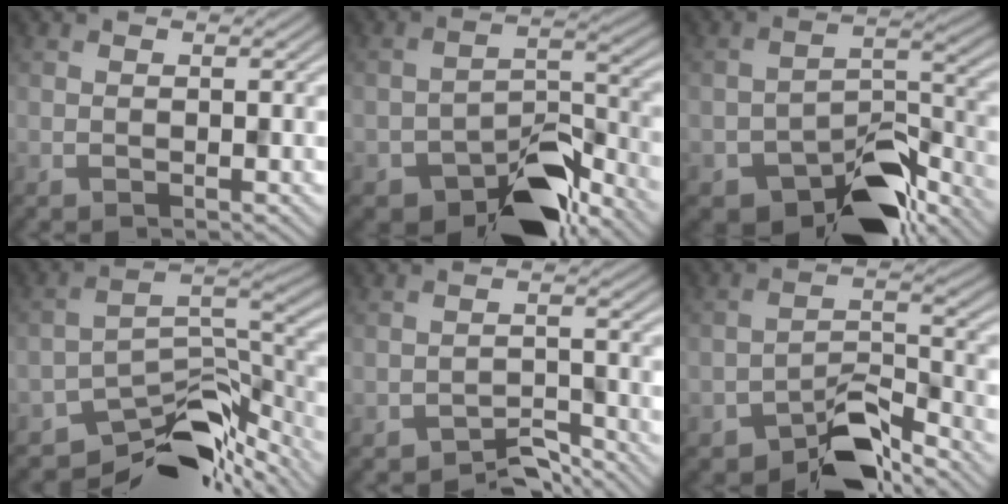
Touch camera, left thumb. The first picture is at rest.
{"total": 10.0, "force": [-7.0, 4.5, 5.5], "torque": [-0.072, -0.003, -0.127]}
{"total": 11.2, "force": [-7.8, 5.3, 6.0], "torque": [-0.079, -0.009, -0.138]}
{"total": 12.3, "force": [-9.4, 5.1, 6.0], "torque": [-0.100, -0.011, -0.156]}
{"total": 3.7, "force": [-3.4, 1.0, 1.2], "torque": [-0.017, 0.004, -0.062]}
{"total": 8.1, "force": [-6.2, 3.0, 4.2], "torque": [-0.061, 0.006, -0.123]}